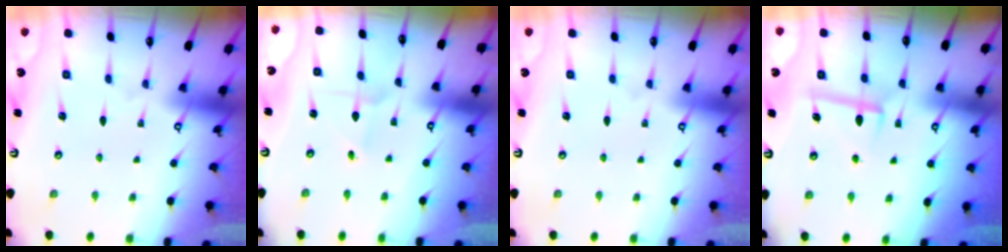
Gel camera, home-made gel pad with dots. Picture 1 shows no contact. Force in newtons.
{"total": 2.3, "press": 2.3, "slide": 0.2}
{"total": 0.0}
{"total": 6.8, "press": 6.7, "slide": 1.4}